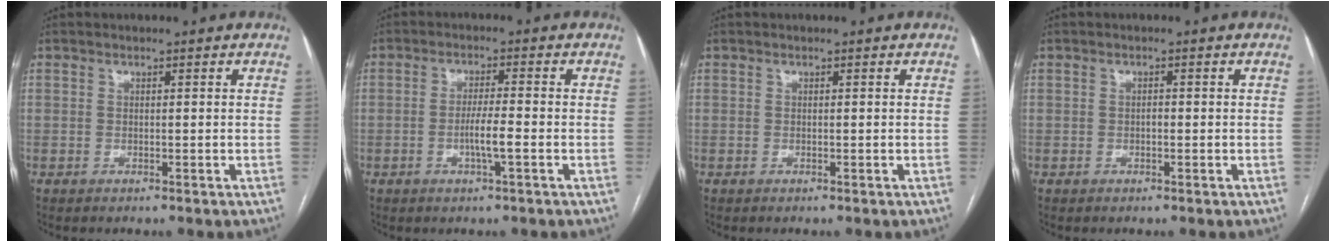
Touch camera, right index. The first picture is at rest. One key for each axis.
{"total": 4.0, "fx": -1.3, "fy": 0.0, "fz": 3.8, "tx": -0.070, "ty": -0.003, "tz": -0.024}
{"total": 0.0}
{"total": 0.7, "fx": -0.2, "fy": 0.3, "fz": 0.6, "tx": -0.011, "ty": 0.002, "tz": -0.004}